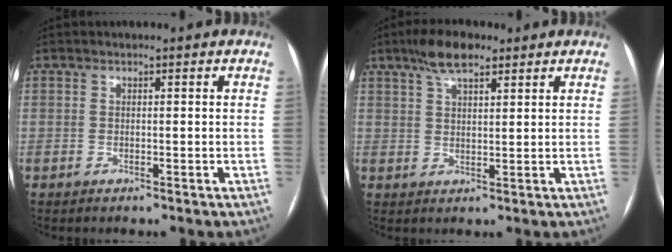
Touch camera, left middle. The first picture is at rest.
{"total": 6.1, "force": [4.3, 1.9, 4.0], "torque": [-0.080, 0.014, 0.077]}